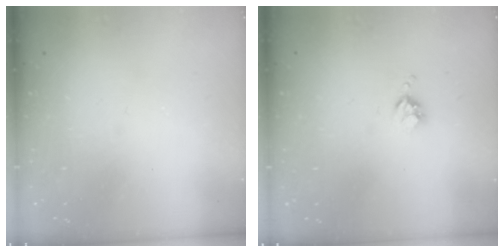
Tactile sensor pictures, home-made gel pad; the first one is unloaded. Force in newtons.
{"total": 3.3, "press": 3.3, "slide": 0.4}